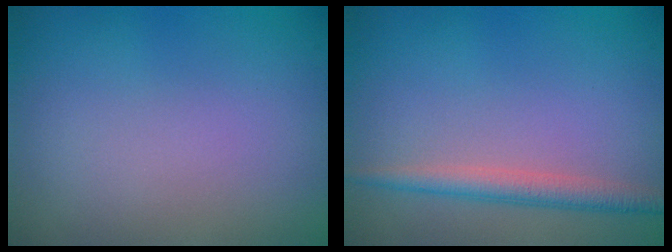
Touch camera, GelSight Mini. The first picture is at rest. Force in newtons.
{"total": 2.4, "press": 2.4, "slide": 0.1}